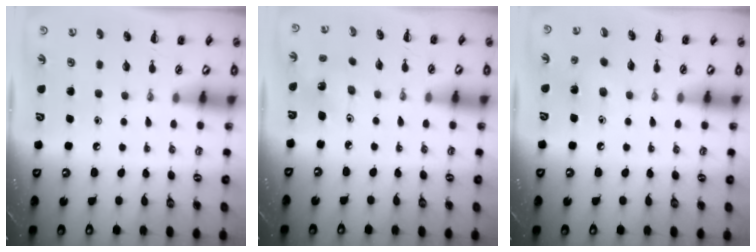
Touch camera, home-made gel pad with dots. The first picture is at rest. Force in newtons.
{"total": 3.0, "press": 2.8, "slide": 1.0}
{"total": 7.4, "press": 7.1, "slide": 1.9}